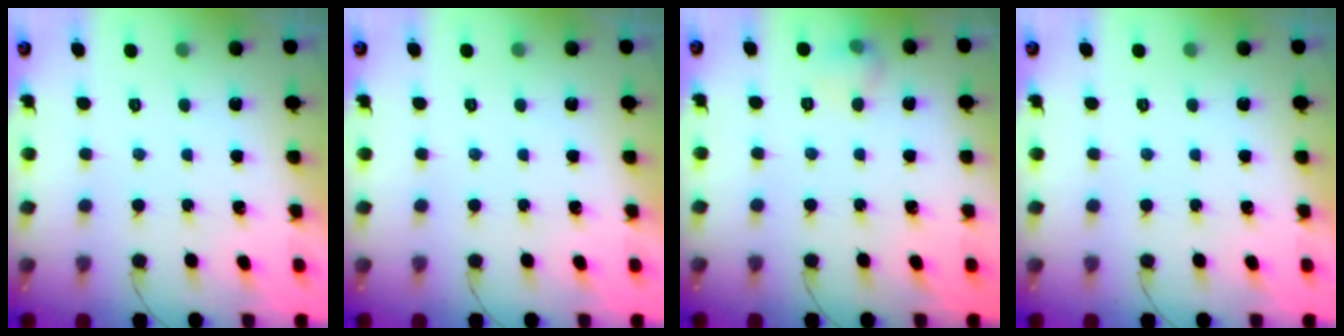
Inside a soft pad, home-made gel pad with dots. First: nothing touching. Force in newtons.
{"total": 0.0}
{"total": 6.0, "press": 5.8, "slide": 1.4}
{"total": 0.0}